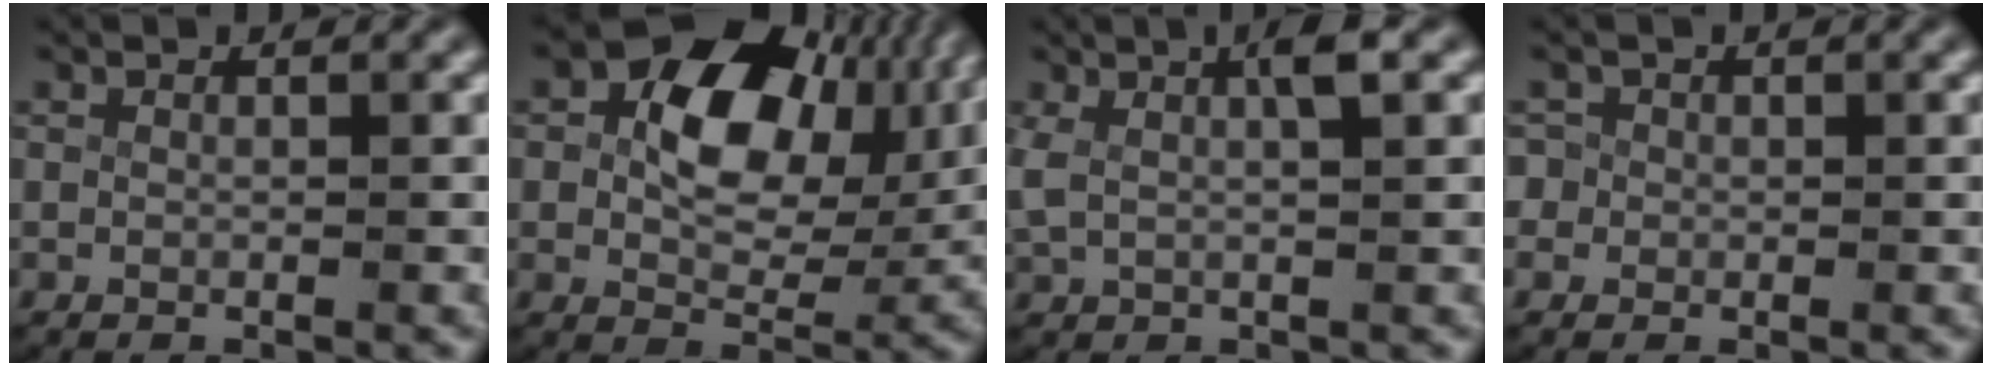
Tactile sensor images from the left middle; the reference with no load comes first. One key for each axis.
{"total": 10.7, "fx": 2.9, "fy": 6.6, "fz": 7.9, "tx": -0.114, "ty": 0.013, "tz": 0.034}
{"total": 4.4, "fx": 1.7, "fy": 2.0, "fz": 3.5, "tx": -0.071, "ty": 0.007, "tz": 0.030}
{"total": 2.1, "fx": -0.1, "fy": 2.1, "fz": 0.5, "tx": -0.020, "ty": -0.007, "tz": -0.003}